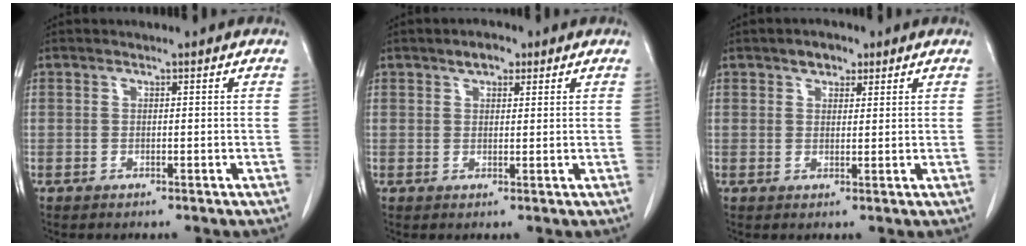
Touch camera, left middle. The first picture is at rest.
{"total": 2.7, "force": [1.7, 1.4, 1.5], "torque": [-0.024, 0.008, 0.026]}
{"total": 2.8, "force": [1.8, 1.7, 1.3], "torque": [-0.020, 0.007, 0.027]}